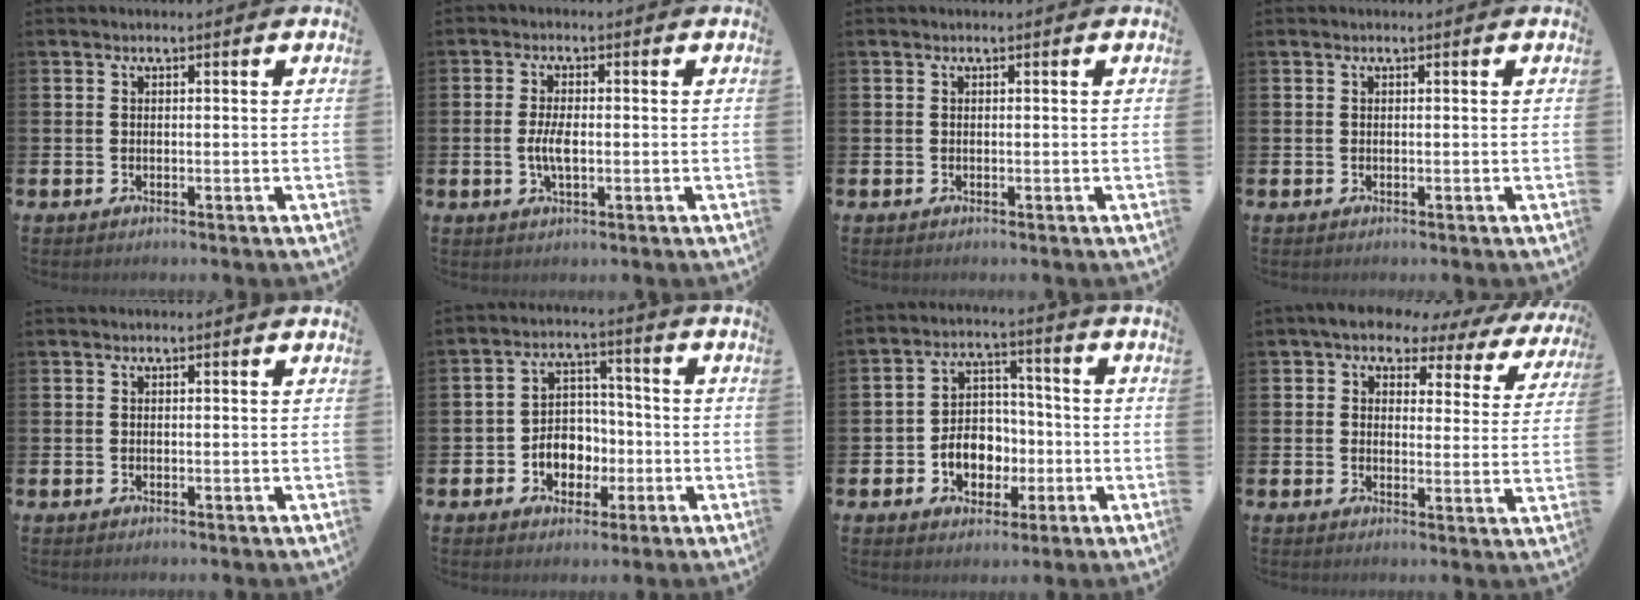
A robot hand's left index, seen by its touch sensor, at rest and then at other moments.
{"total": 3.7, "force": [-0.3, 1.4, 3.4], "torque": [-0.063, -0.002, -0.010]}
{"total": 0.0}
{"total": 0.0}
{"total": 0.0}
{"total": 5.2, "force": [-1.4, 4.6, 2.0], "torque": [-0.034, 0.007, -0.031]}
{"total": 6.4, "force": [-1.6, 5.4, 3.1], "torque": [-0.042, 0.007, -0.034]}
{"total": 4.6, "force": [3.8, 2.3, 1.3], "torque": [-0.042, -0.029, 0.058]}